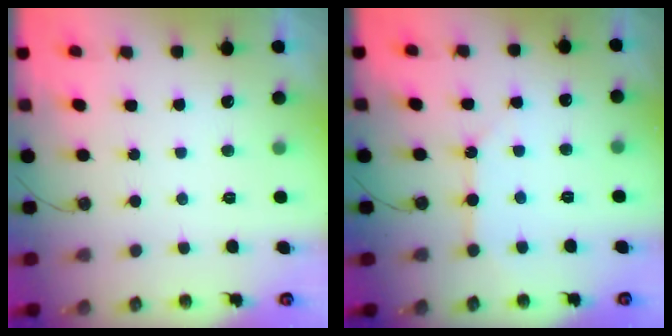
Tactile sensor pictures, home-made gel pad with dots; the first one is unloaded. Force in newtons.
{"total": 4.6, "press": 4.5, "slide": 0.4}